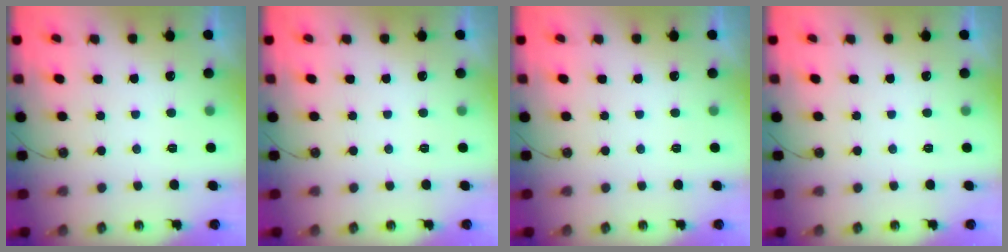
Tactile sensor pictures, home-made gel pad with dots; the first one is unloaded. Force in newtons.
{"total": 0.0}
{"total": 0.0}
{"total": 0.0}